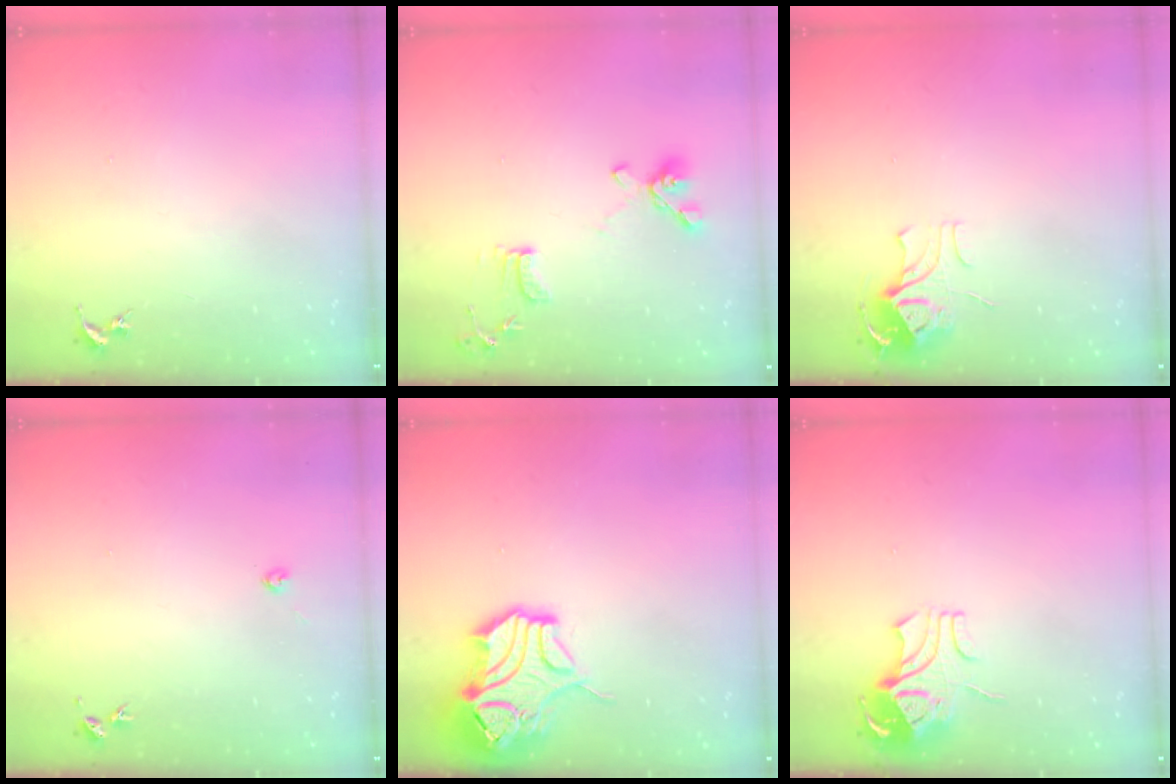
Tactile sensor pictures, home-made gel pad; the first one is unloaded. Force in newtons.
{"total": 11.2, "press": 11.0, "slide": 2.0}
{"total": 8.8, "press": 8.8, "slide": 0.7}
{"total": 2.2, "press": 2.2, "slide": 0.3}
{"total": 15.7, "press": 15.6, "slide": 2.3}
{"total": 9.3, "press": 9.3, "slide": 1.2}